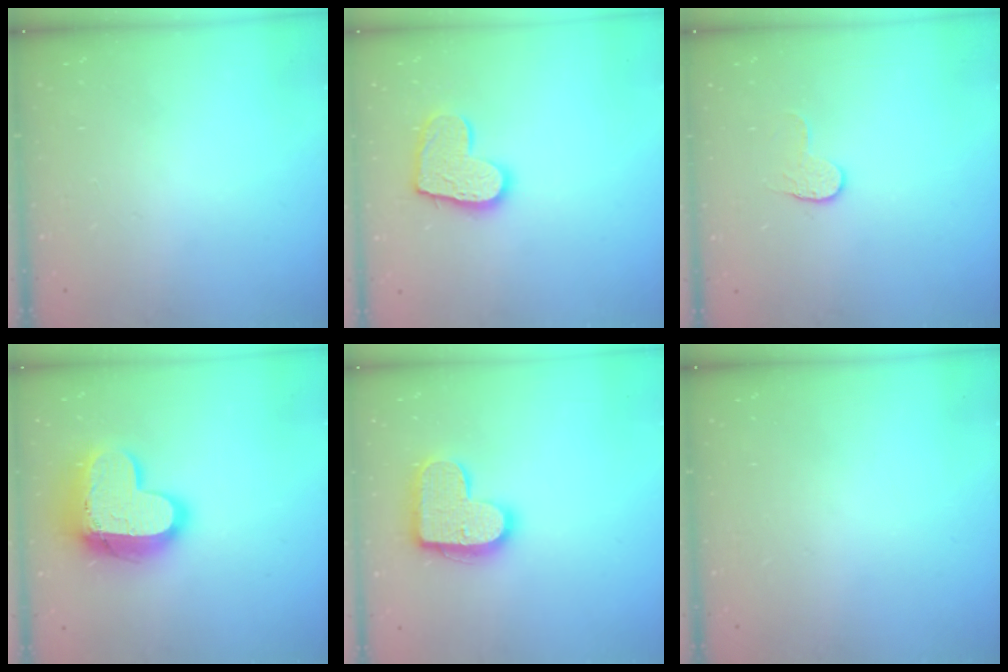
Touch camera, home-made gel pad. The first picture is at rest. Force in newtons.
{"total": 11.6, "press": 11.6, "slide": 0.8}
{"total": 3.6, "press": 3.6, "slide": 0.4}
{"total": 16.9, "press": 16.8, "slide": 1.3}
{"total": 15.5, "press": 15.5, "slide": 0.8}
{"total": 0.0}